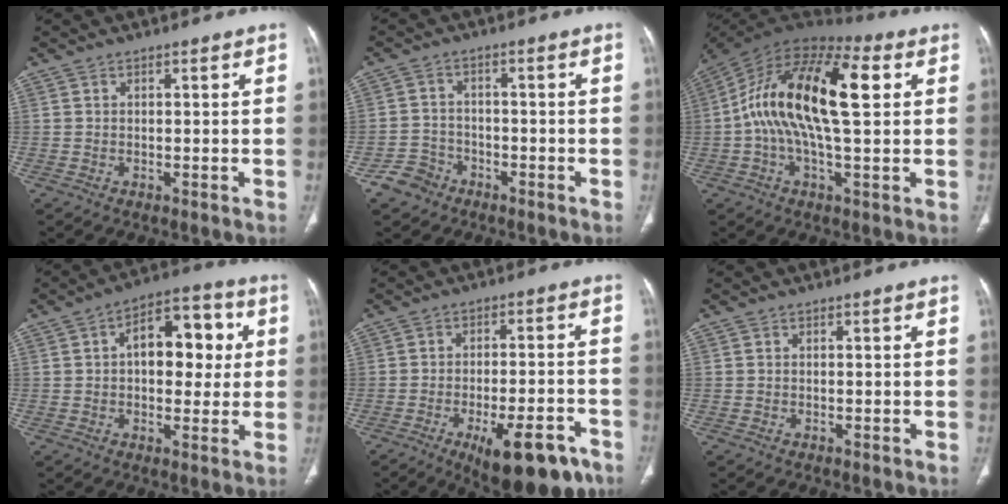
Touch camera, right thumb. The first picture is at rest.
{"total": 4.8, "force": [-3.0, 3.6, 0.6], "torque": [0.004, 0.024, -0.056]}
{"total": 20.8, "force": [3.2, 8.5, 18.7], "torque": [-0.340, 0.031, 0.040]}
{"total": 13.2, "force": [2.2, 7.8, 10.5], "torque": [-0.107, 0.021, 0.026]}
{"total": 15.0, "force": [-8.4, 5.5, 11.2], "torque": [-0.124, 0.040, -0.110]}
{"total": 0.0}